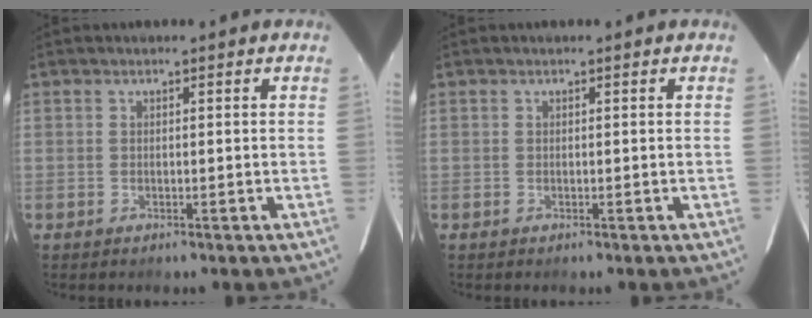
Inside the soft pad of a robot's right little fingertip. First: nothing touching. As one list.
[{"total": 0.0}]